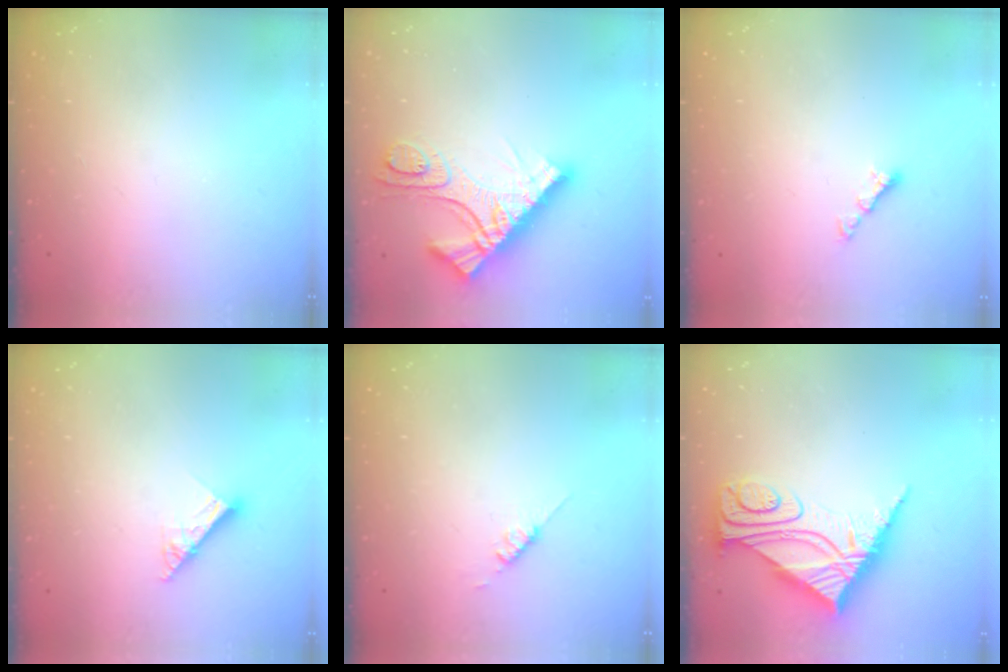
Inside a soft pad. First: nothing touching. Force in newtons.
{"total": 15.9, "press": 15.8, "slide": 1.7}
{"total": 3.5, "press": 3.5, "slide": 0.6}
{"total": 8.2, "press": 8.1, "slide": 1.0}
{"total": 2.6, "press": 2.6, "slide": 0.3}
{"total": 13.6, "press": 13.5, "slide": 1.4}